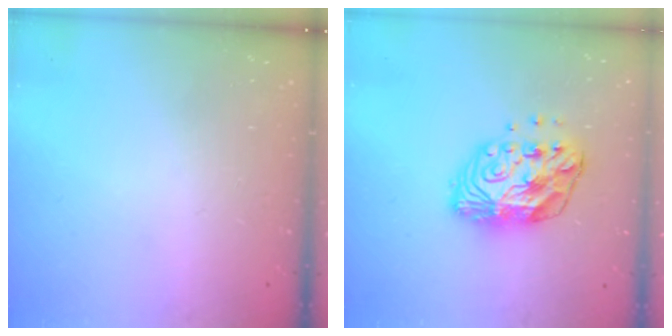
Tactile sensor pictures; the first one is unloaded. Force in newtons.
{"total": 12.5, "press": 12.5, "slide": 0.9}